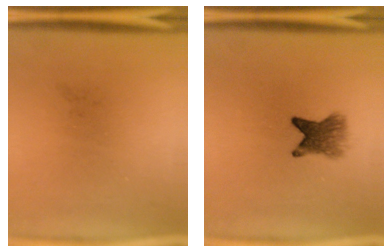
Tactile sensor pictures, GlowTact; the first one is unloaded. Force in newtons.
{"total": 4.8}